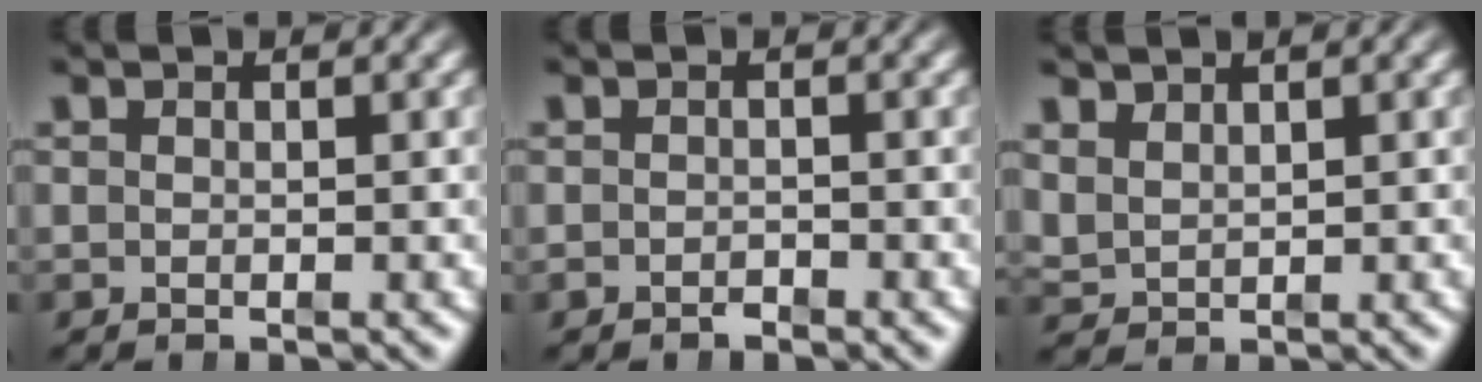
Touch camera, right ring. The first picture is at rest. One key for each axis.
{"total": 1.0, "fx": -0.9, "fy": -0.2, "fz": -0.1, "tx": 0.007, "ty": -0.007, "tz": -0.011}
{"total": 2.0, "fx": 1.6, "fy": 1.1, "fz": 0.4, "tx": -0.011, "ty": -0.001, "tz": 0.041}